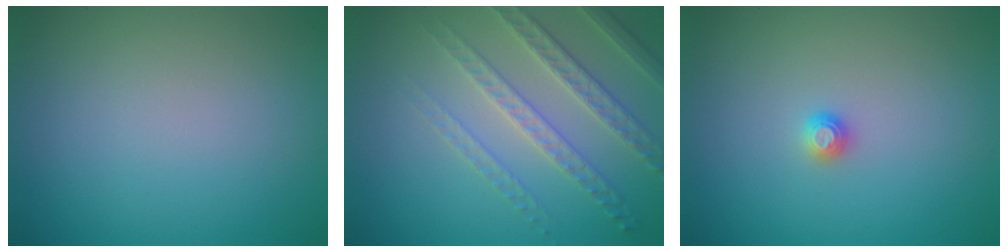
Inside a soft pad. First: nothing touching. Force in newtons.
{"total": 4.5, "press": 3.6, "slide": 2.7}
{"total": 1.0, "press": 1.0, "slide": 0.1}